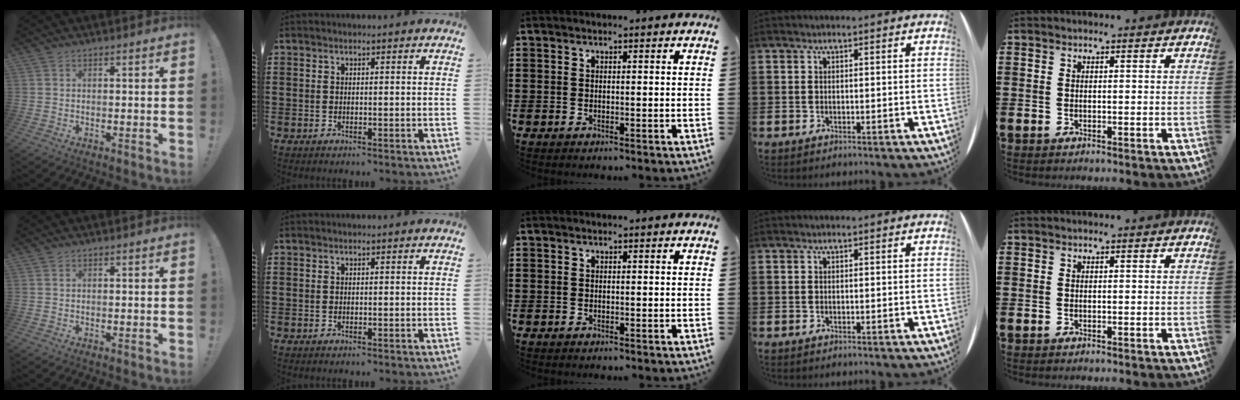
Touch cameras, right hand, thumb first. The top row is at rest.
{}